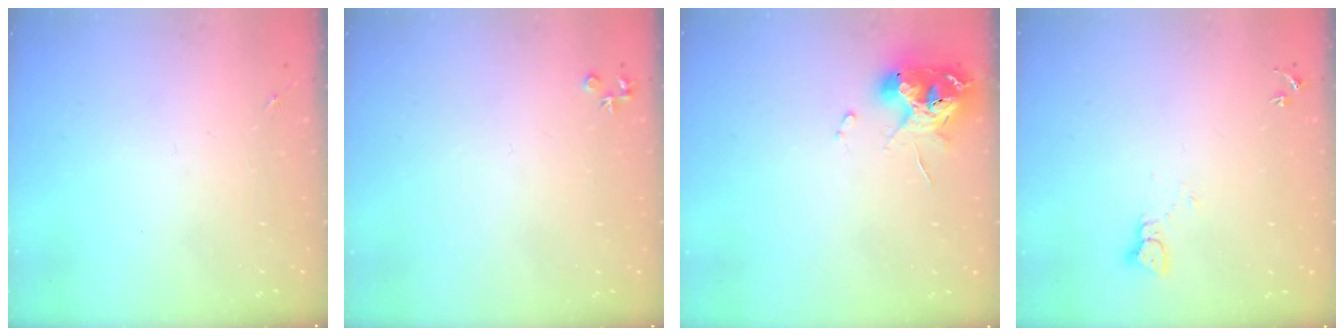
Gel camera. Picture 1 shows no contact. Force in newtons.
{"total": 4.0, "press": 4.0, "slide": 0.6}
{"total": 10.3, "press": 10.3, "slide": 1.3}
{"total": 2.2, "press": 2.2, "slide": 0.2}